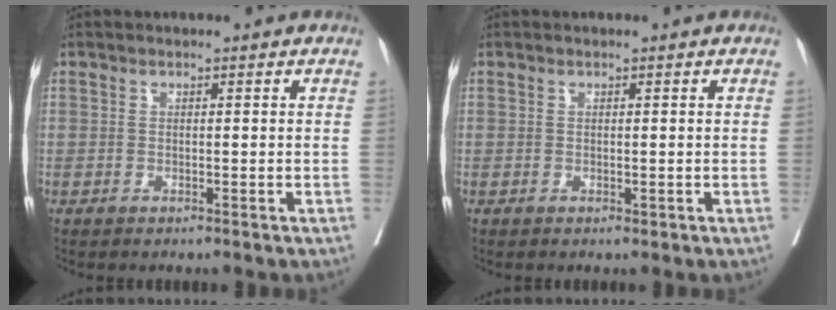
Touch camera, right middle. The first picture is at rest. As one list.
[{"total": 0.0}]